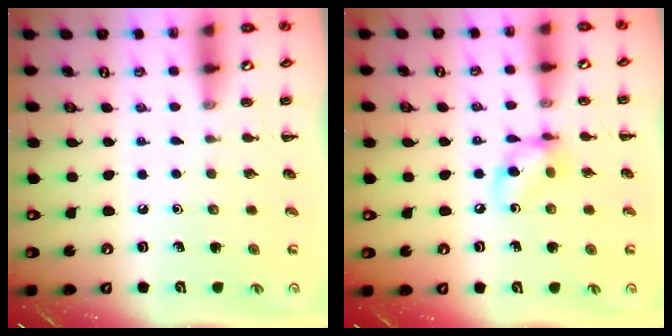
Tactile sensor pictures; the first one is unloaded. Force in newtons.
{"total": 8.5, "press": 8.5, "slide": 0.7}